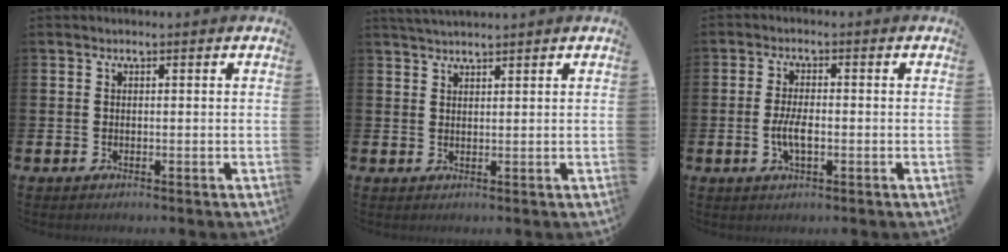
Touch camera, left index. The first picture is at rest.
{"total": 2.1, "force": [2.0, 0.1, 0.3], "torque": [-0.008, -0.005, 0.037]}
{"total": 3.7, "force": [-0.9, 1.4, 3.4], "torque": [-0.057, -0.004, -0.020]}